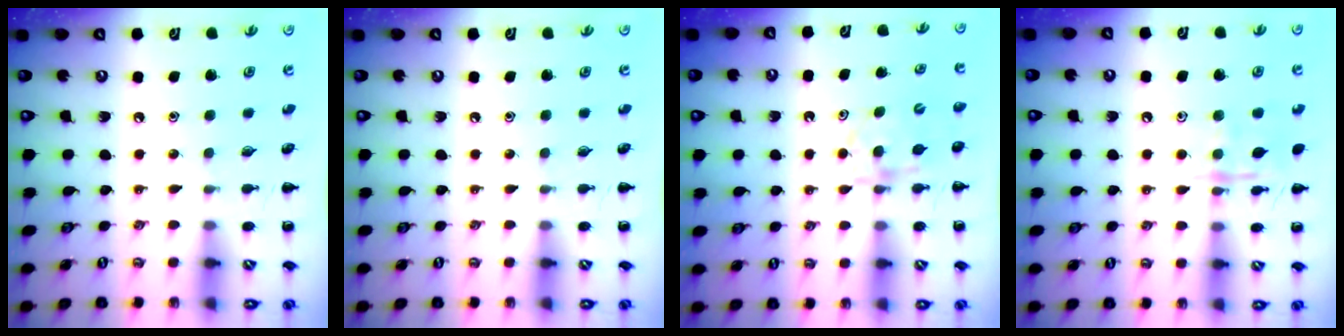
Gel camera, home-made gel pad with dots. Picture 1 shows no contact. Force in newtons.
{"total": 0.0}
{"total": 4.5, "press": 4.3, "slide": 1.3}
{"total": 9.7, "press": 9.7, "slide": 0.7}